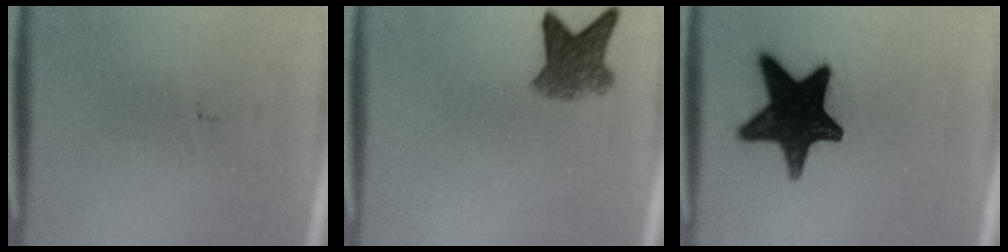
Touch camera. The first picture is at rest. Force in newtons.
{"total": 5.3}
{"total": 18.0}